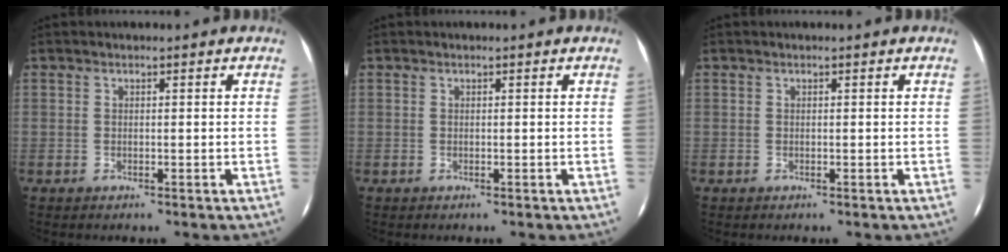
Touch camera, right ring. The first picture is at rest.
{"total": 0.0}
{"total": 0.0}